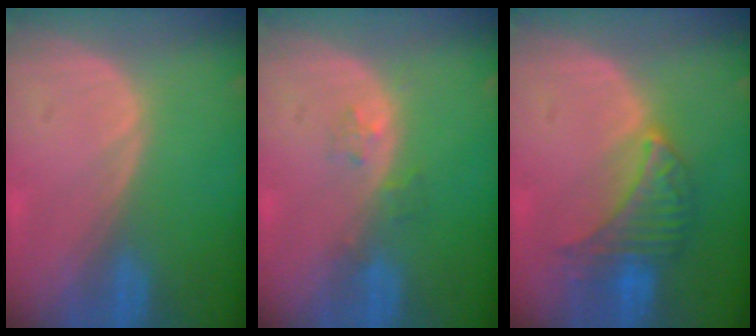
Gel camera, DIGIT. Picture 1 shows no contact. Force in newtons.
{"total": 1.9, "press": 1.9, "slide": 0.2}
{"total": 6.5, "press": 6.5, "slide": 0.6}